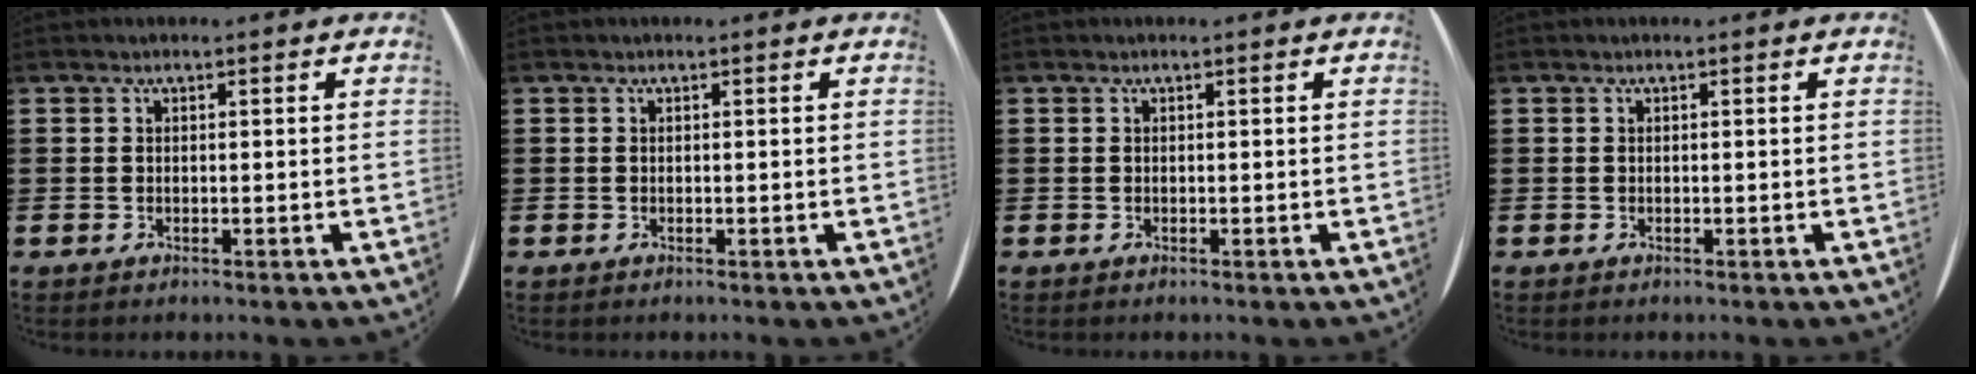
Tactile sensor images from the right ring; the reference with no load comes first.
{"total": 0.0}
{"total": 0.0}
{"total": 0.0}